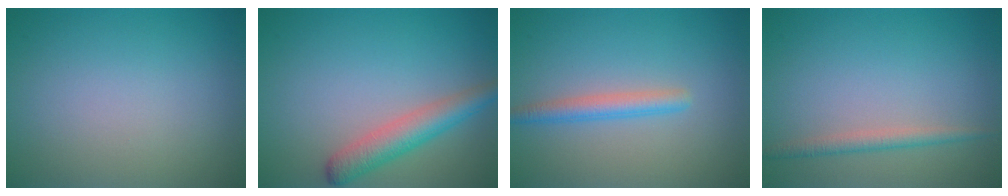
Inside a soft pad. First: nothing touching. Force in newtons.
{"total": 3.8, "press": 3.8, "slide": 0.2}
{"total": 2.3, "press": 2.3, "slide": 0.1}
{"total": 1.7, "press": 1.7, "slide": 0.1}